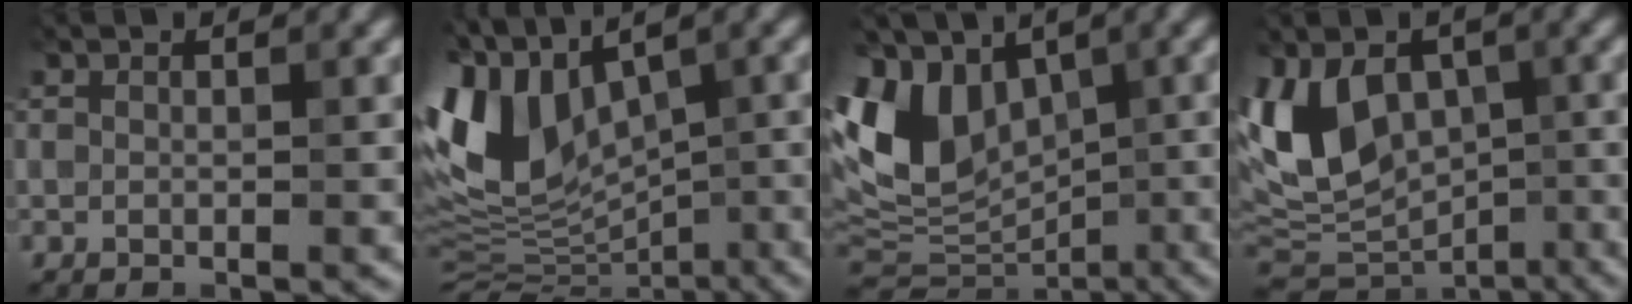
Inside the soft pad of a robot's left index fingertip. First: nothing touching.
{"total": 11.0, "force": [2.4, 6.4, 8.6], "torque": [-0.178, 0.005, 0.049]}
{"total": 11.5, "force": [1.4, 8.0, 8.2], "torque": [-0.185, 0.004, 0.025]}
{"total": 10.4, "force": [-0.4, 7.1, 7.5], "torque": [-0.136, -0.001, -0.009]}